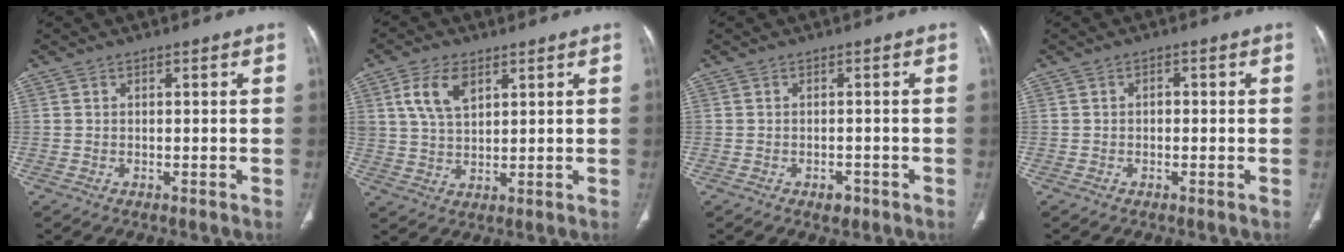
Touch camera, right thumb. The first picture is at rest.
{"total": 7.5, "force": [3.3, 4.2, 5.2], "torque": [-0.092, -0.011, 0.067]}
{"total": 2.1, "force": [-1.3, 1.4, 1.1], "torque": [-0.006, 0.005, -0.014]}
{"total": 1.4, "force": [-0.2, 1.1, 0.9], "torque": [-0.003, 0.007, -0.007]}